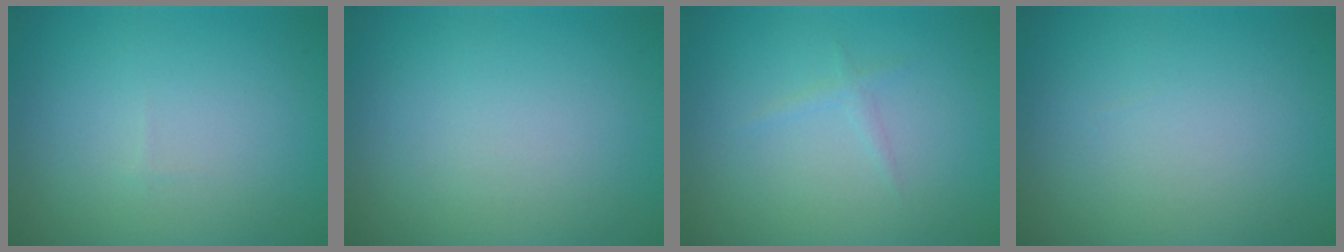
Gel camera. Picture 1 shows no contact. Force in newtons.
{"total": 0.0}
{"total": 0.8, "press": 0.8, "slide": 0.0}
{"total": 0.0}